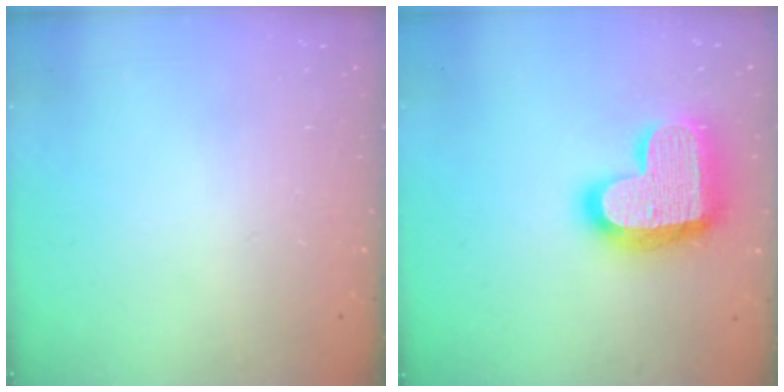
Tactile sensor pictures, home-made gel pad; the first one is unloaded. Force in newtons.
{"total": 21.4, "press": 21.4, "slide": 1.3}